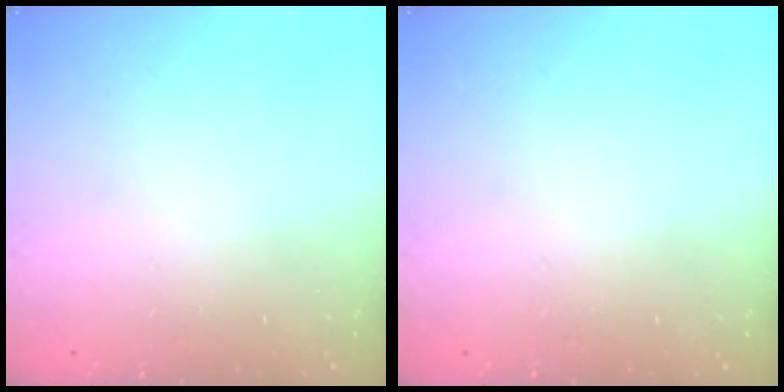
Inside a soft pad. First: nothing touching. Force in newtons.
{"total": 0.0}